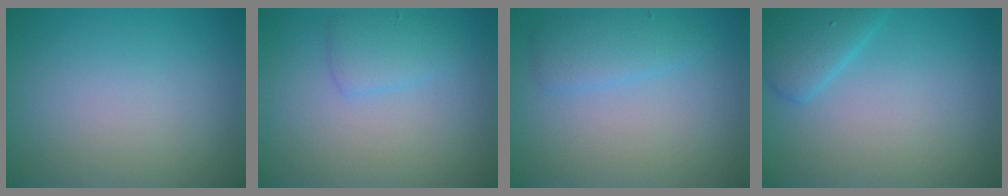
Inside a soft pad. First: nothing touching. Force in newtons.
{"total": 2.1, "press": 2.1, "slide": 0.1}
{"total": 2.3, "press": 2.3, "slide": 0.0}
{"total": 2.9, "press": 2.9, "slide": 0.1}